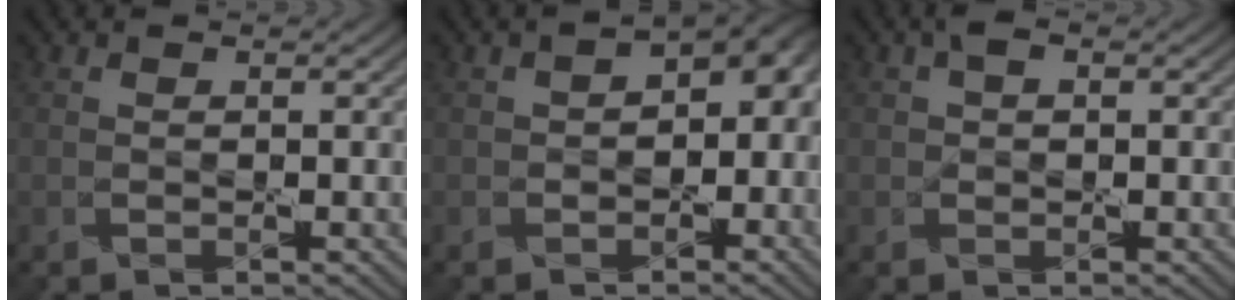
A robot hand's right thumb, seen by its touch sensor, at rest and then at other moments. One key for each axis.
{"total": 6.8, "fx": -0.5, "fy": 4.5, "fz": 5.1, "tx": -0.057, "ty": -0.007, "tz": -0.015}
{"total": 1.6, "fx": 0.6, "fy": 1.1, "fz": 0.9, "tx": -0.016, "ty": 0.008, "tz": 0.003}